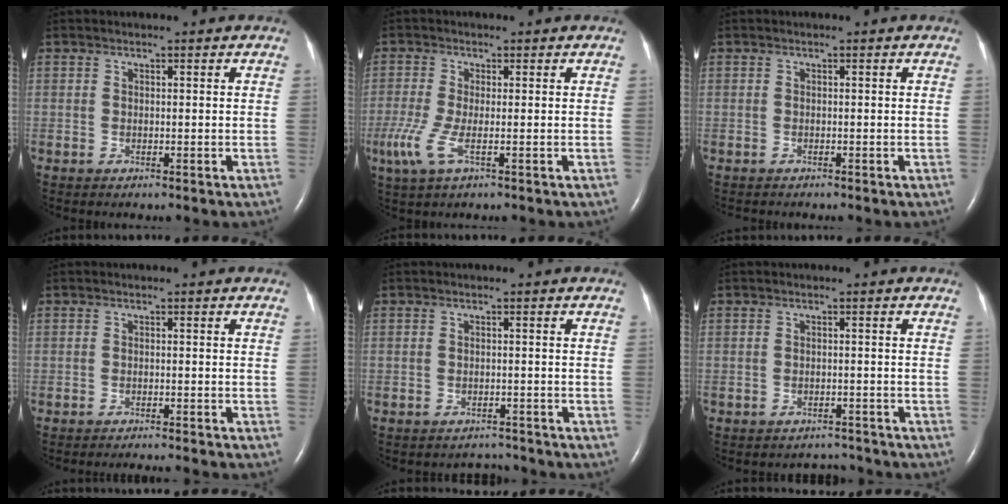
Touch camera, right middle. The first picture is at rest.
{"total": 4.7, "force": [-1.7, 0.9, 4.3], "torque": [-0.111, -0.016, -0.035]}
{"total": 1.2, "force": [-1.1, 0.4, 0.4], "torque": [-0.011, -0.003, -0.013]}
{"total": 4.8, "force": [-4.6, -0.2, 1.4], "torque": [-0.015, -0.012, -0.059]}
{"total": 2.1, "force": [-1.9, 0.3, -0.7], "torque": [0.007, -0.005, -0.025]}
{"total": 2.6, "force": [-2.4, 0.7, -0.7], "torque": [0.006, 0.001, -0.034]}